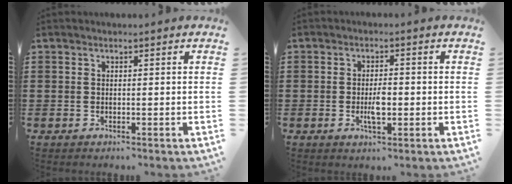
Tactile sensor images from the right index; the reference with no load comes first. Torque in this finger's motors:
{"motor_torque": [2.14, 0.00, 0.46, 0.06]}